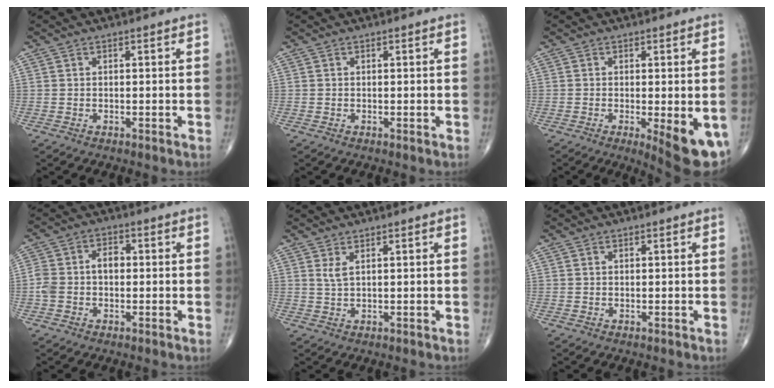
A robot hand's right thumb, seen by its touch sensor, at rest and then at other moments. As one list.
[{"total": 0.0}, {"total": 9.3, "force": [-2.9, 2.6, 8.5], "torque": [-0.103, -0.019, -0.035]}, {"total": 6.0, "force": [-0.4, 4.1, 4.3], "torque": [-0.088, 0.027, -0.010]}, {"total": 1.7, "force": [0.9, 0.4, 1.5], "torque": [-0.037, -0.001, 0.023]}, {"total": 0.0}]